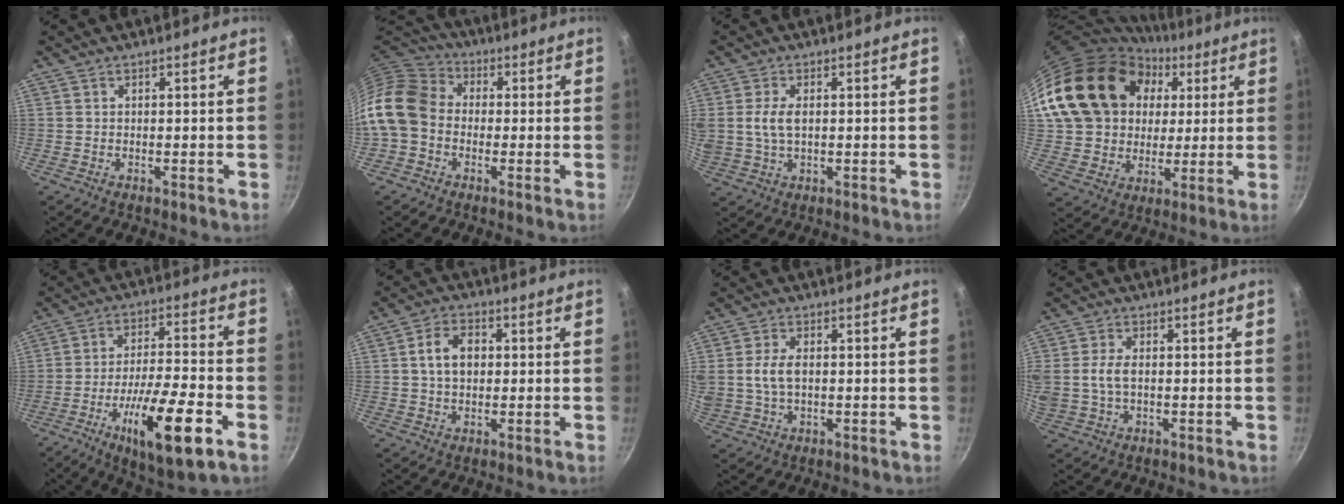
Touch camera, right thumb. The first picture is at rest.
{"total": 13.7, "force": [-1.8, 10.9, 8.2], "torque": [-0.143, 0.037, -0.056]}
{"total": 5.5, "force": [0.7, 3.1, 4.5], "torque": [-0.089, 0.003, 0.013]}
{"total": 23.2, "force": [6.8, 18.4, 12.3], "torque": [-0.204, 0.019, 0.131]}
{"total": 17.8, "force": [-7.8, 4.5, 15.4], "torque": [-0.259, 0.029, -0.127]}
{"total": 7.0, "force": [0.8, 5.0, 4.8], "torque": [-0.070, 0.012, 0.009]}
{"total": 6.2, "force": [0.5, 3.8, 4.9], "torque": [-0.094, 0.007, 0.007]}
{"total": 6.9, "force": [0.2, 4.3, 5.4], "torque": [-0.114, 0.004, -0.001]}